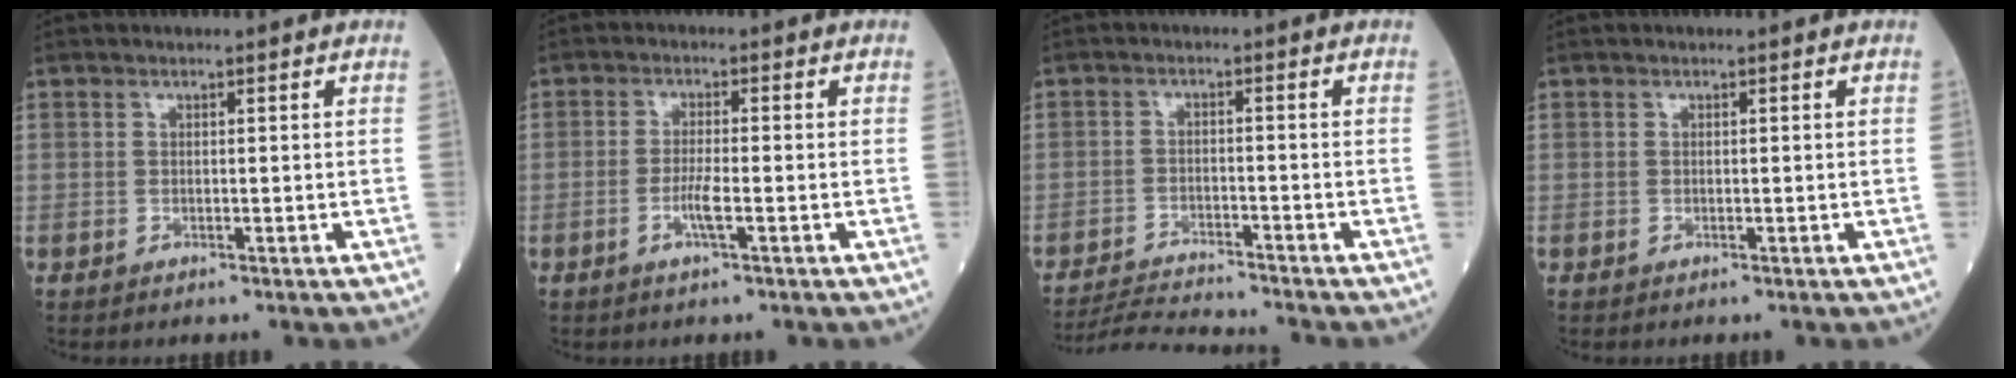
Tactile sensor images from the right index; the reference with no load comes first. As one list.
[{"total": 3.3, "force": [-1.3, 0.1, 3.1], "torque": [-0.064, -0.003, -0.027]}, {"total": 7.2, "force": [-7.1, -1.2, 1.1], "torque": [-0.020, -0.012, -0.123]}, {"total": 0.0}]